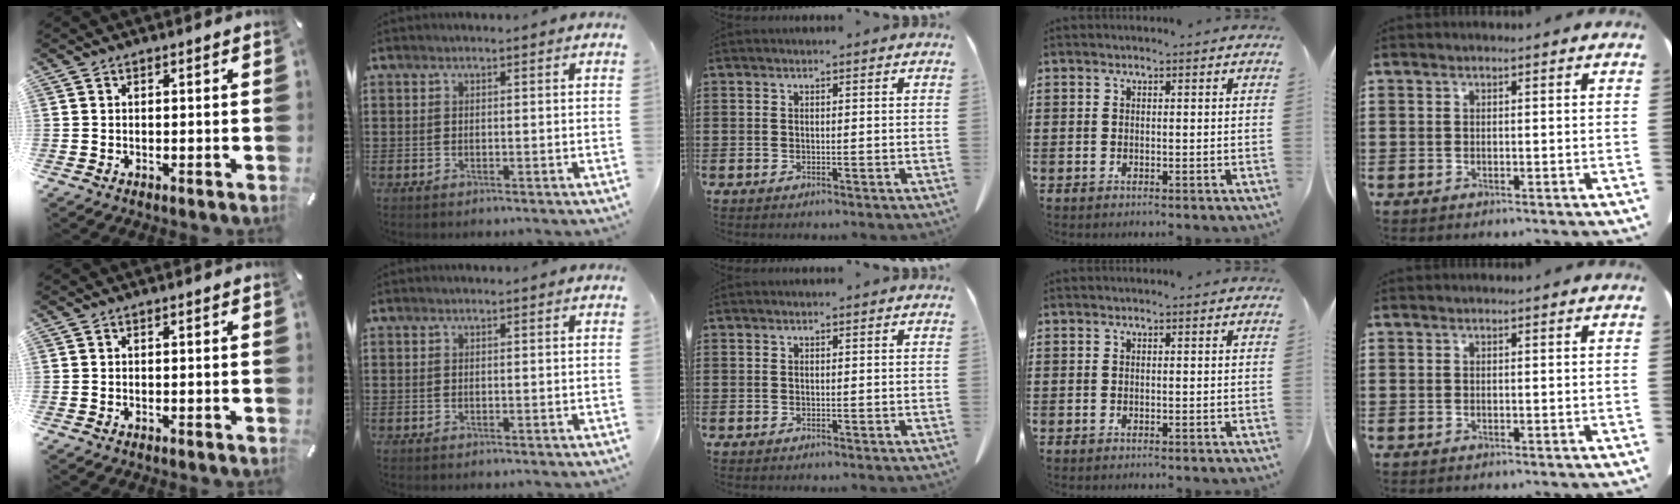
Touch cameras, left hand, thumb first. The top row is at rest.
{}